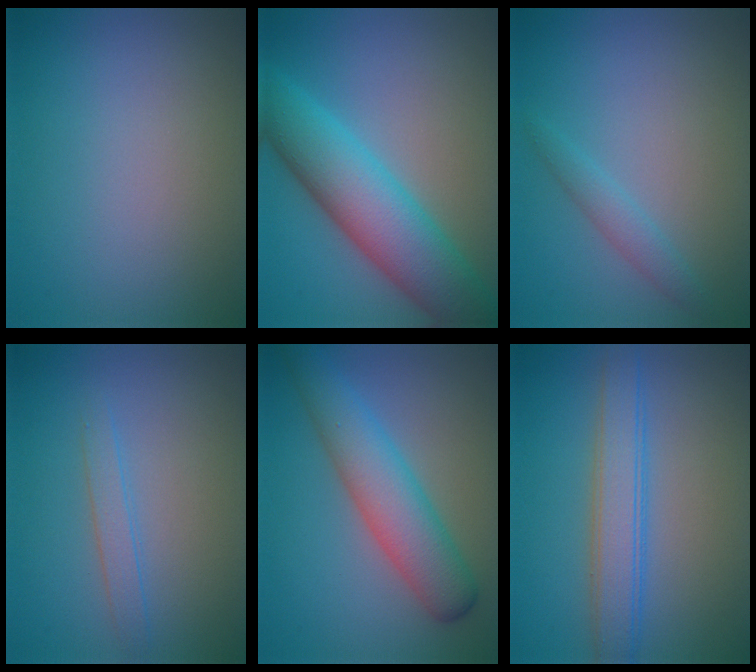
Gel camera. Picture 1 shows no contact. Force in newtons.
{"total": 8.8, "press": 8.8, "slide": 0.2}
{"total": 1.6, "press": 1.6, "slide": 0.0}
{"total": 1.5, "press": 1.5, "slide": 0.0}
{"total": 5.8, "press": 5.8, "slide": 0.1}
{"total": 3.9, "press": 3.9, "slide": 0.1}